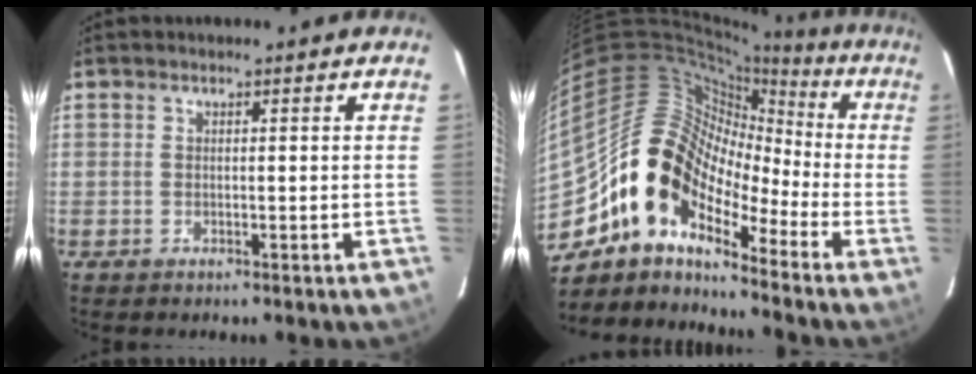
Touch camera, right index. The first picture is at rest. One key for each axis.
{"total": 14.8, "fx": -8.1, "fy": 8.5, "fz": 9.0, "tx": -0.153, "ty": 0.016, "tz": -0.175}